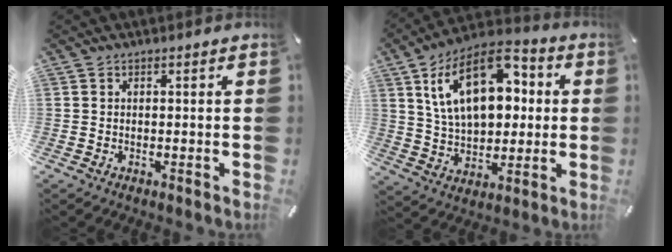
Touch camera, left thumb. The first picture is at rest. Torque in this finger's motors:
{"motor_torque": [2.50, 2.50, 2.07, -0.70, 0.34]}